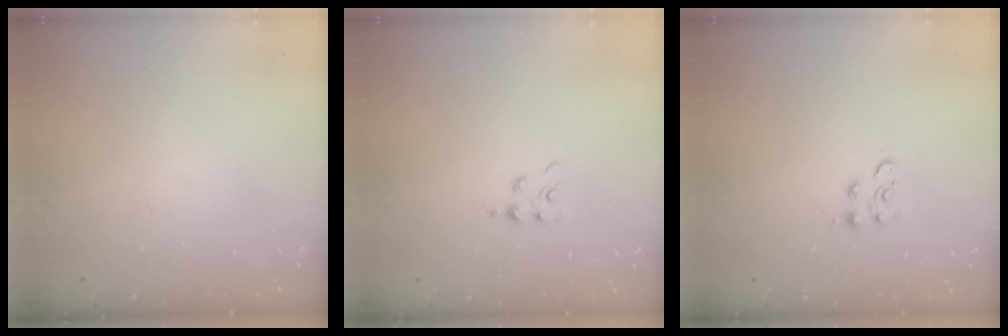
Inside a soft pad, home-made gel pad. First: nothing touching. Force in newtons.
{"total": 2.3, "press": 2.3, "slide": 0.5}
{"total": 4.1, "press": 4.1, "slide": 0.5}